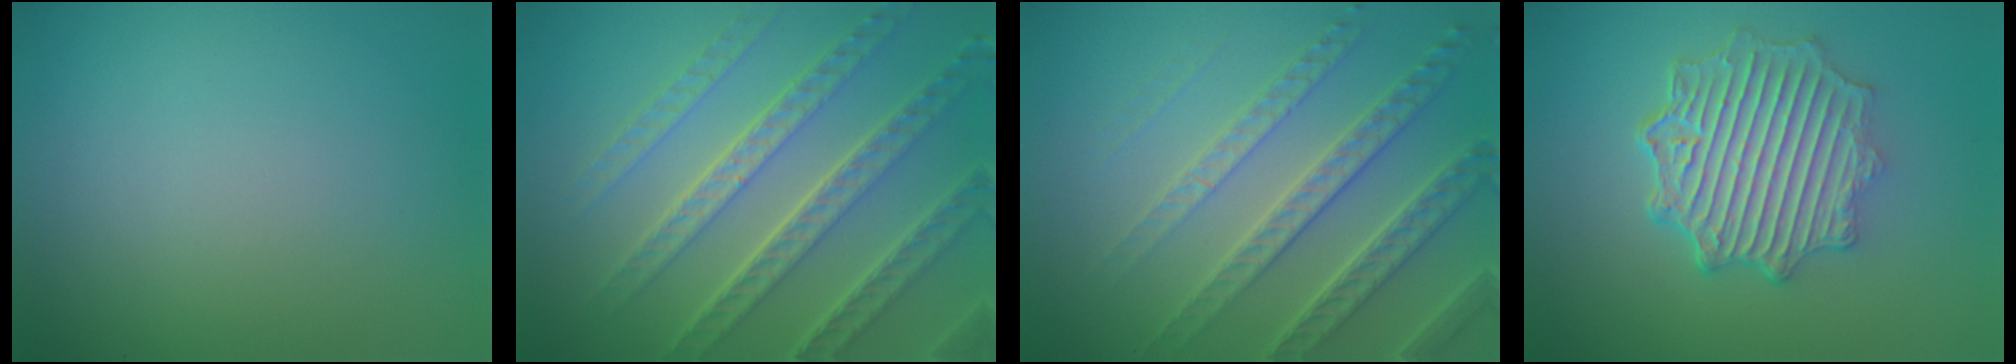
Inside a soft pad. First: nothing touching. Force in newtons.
{"total": 8.3, "press": 5.8, "slide": 5.9}
{"total": 6.6, "press": 4.7, "slide": 4.5}
{"total": 6.6, "press": 5.2, "slide": 4.0}